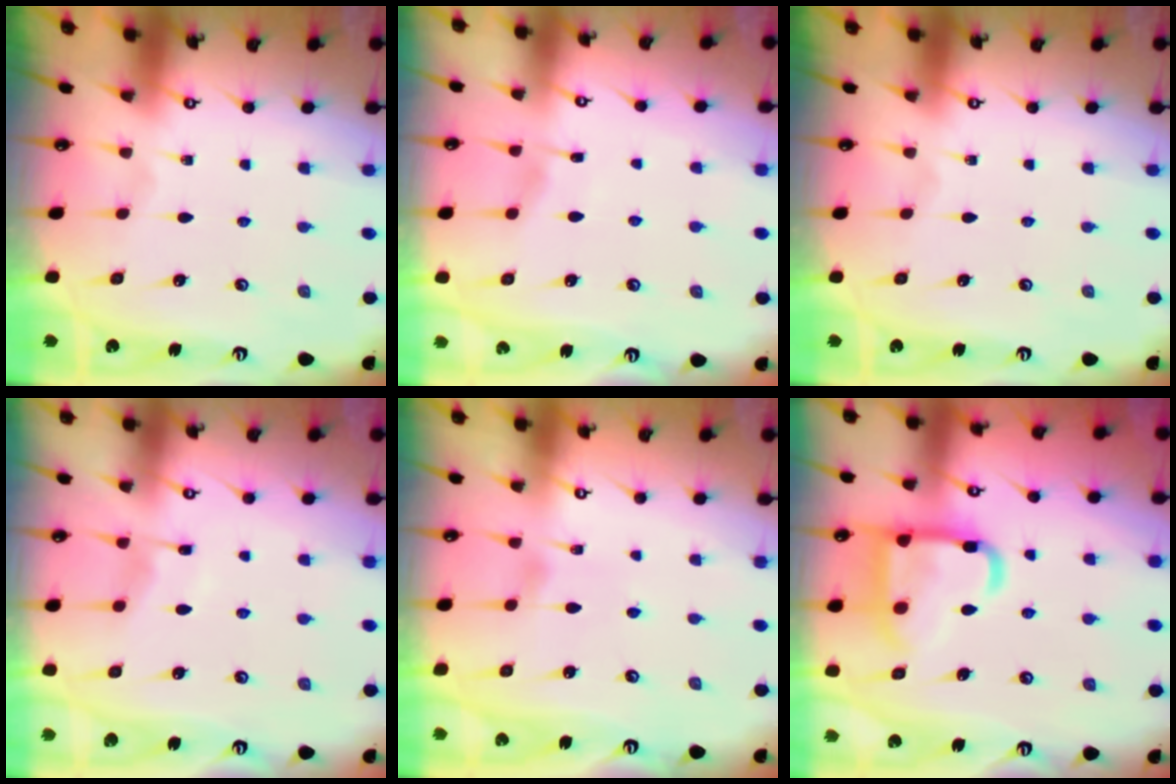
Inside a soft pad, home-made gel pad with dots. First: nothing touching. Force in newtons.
{"total": 2.5, "press": 2.5, "slide": 0.4}
{"total": 0.0}
{"total": 4.5, "press": 4.5, "slide": 0.5}
{"total": 3.6, "press": 3.6, "slide": 0.4}
{"total": 17.5, "press": 17.4, "slide": 1.6}